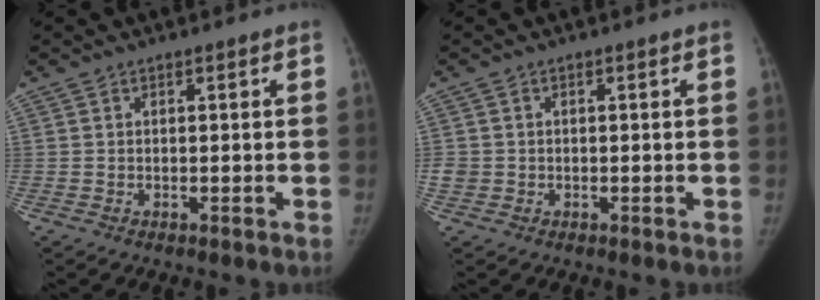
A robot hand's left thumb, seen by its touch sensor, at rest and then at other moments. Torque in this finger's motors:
{"motor_torque": [0.13, 0.11, -0.02, -0.10, 0.07]}